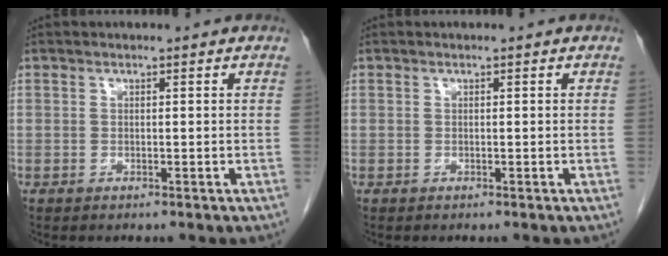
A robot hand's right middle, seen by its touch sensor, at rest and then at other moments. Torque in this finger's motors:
{"motor_torque": [0.09, -0.67, -0.01, -0.01]}